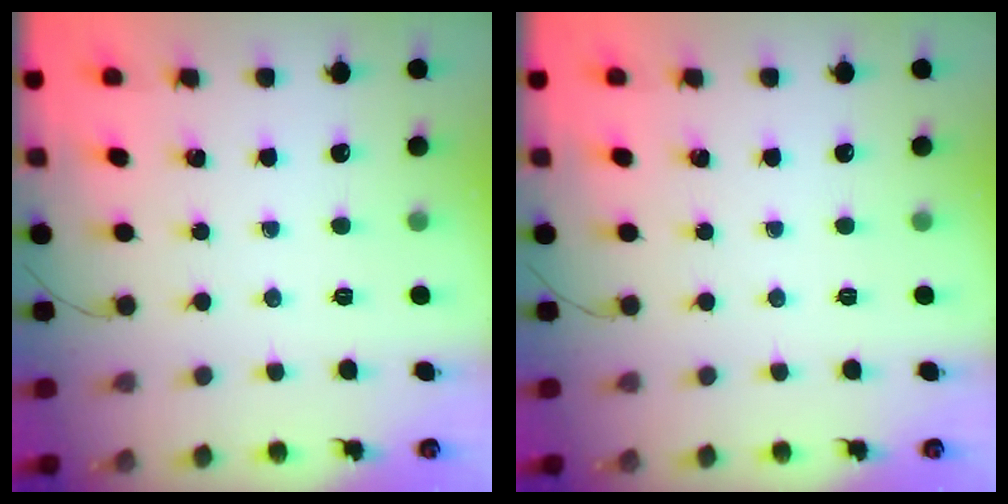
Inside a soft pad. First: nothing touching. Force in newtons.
{"total": 0.0}